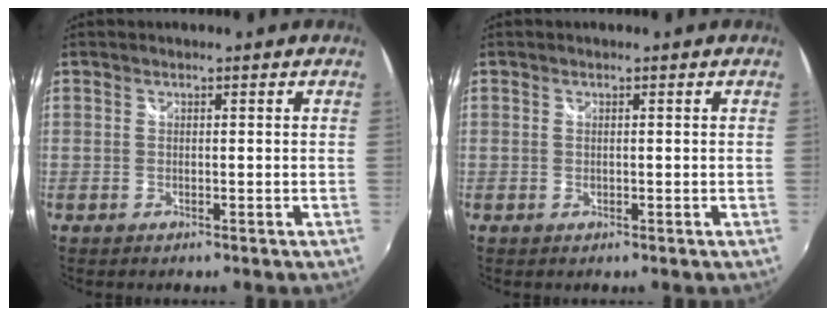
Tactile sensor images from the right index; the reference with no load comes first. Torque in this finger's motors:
{"motor_torque": [0.07, 0.16, 0.08, 0.01]}